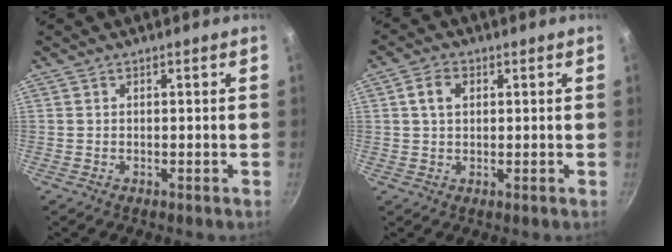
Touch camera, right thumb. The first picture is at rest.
{"total": 3.9, "force": [1.0, 2.8, 2.6], "torque": [-0.039, 0.006, 0.016]}